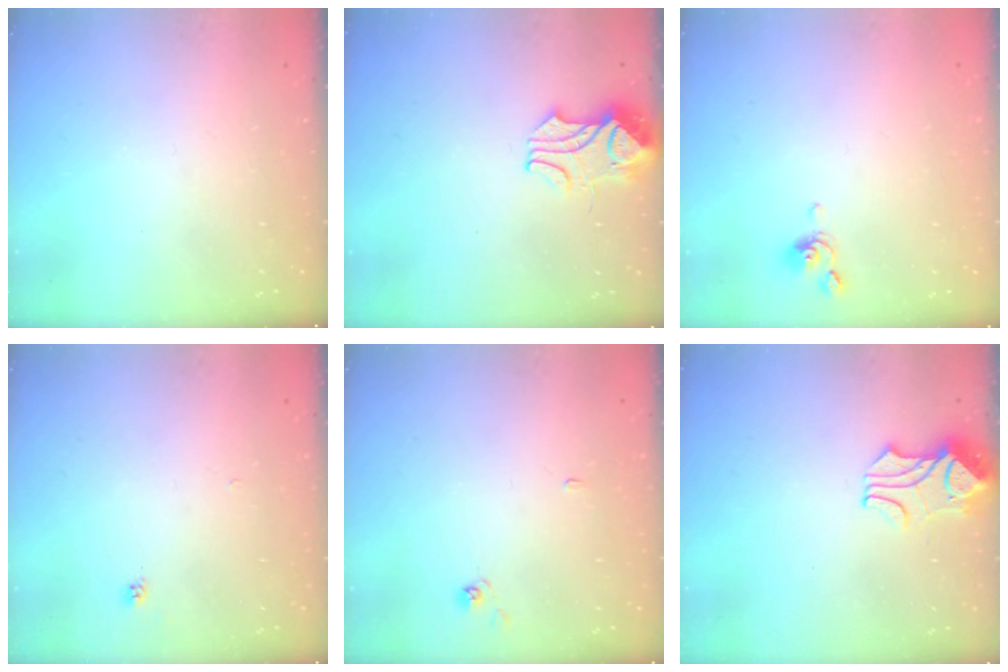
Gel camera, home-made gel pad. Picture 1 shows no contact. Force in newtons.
{"total": 2.3, "press": 2.1, "slide": 0.8}
{"total": 1.9, "press": 1.8, "slide": 0.6}
{"total": 1.9, "press": 1.9, "slide": 0.1}
{"total": 2.0, "press": 2.0, "slide": 0.2}
{"total": 1.8, "press": 1.4, "slide": 1.0}